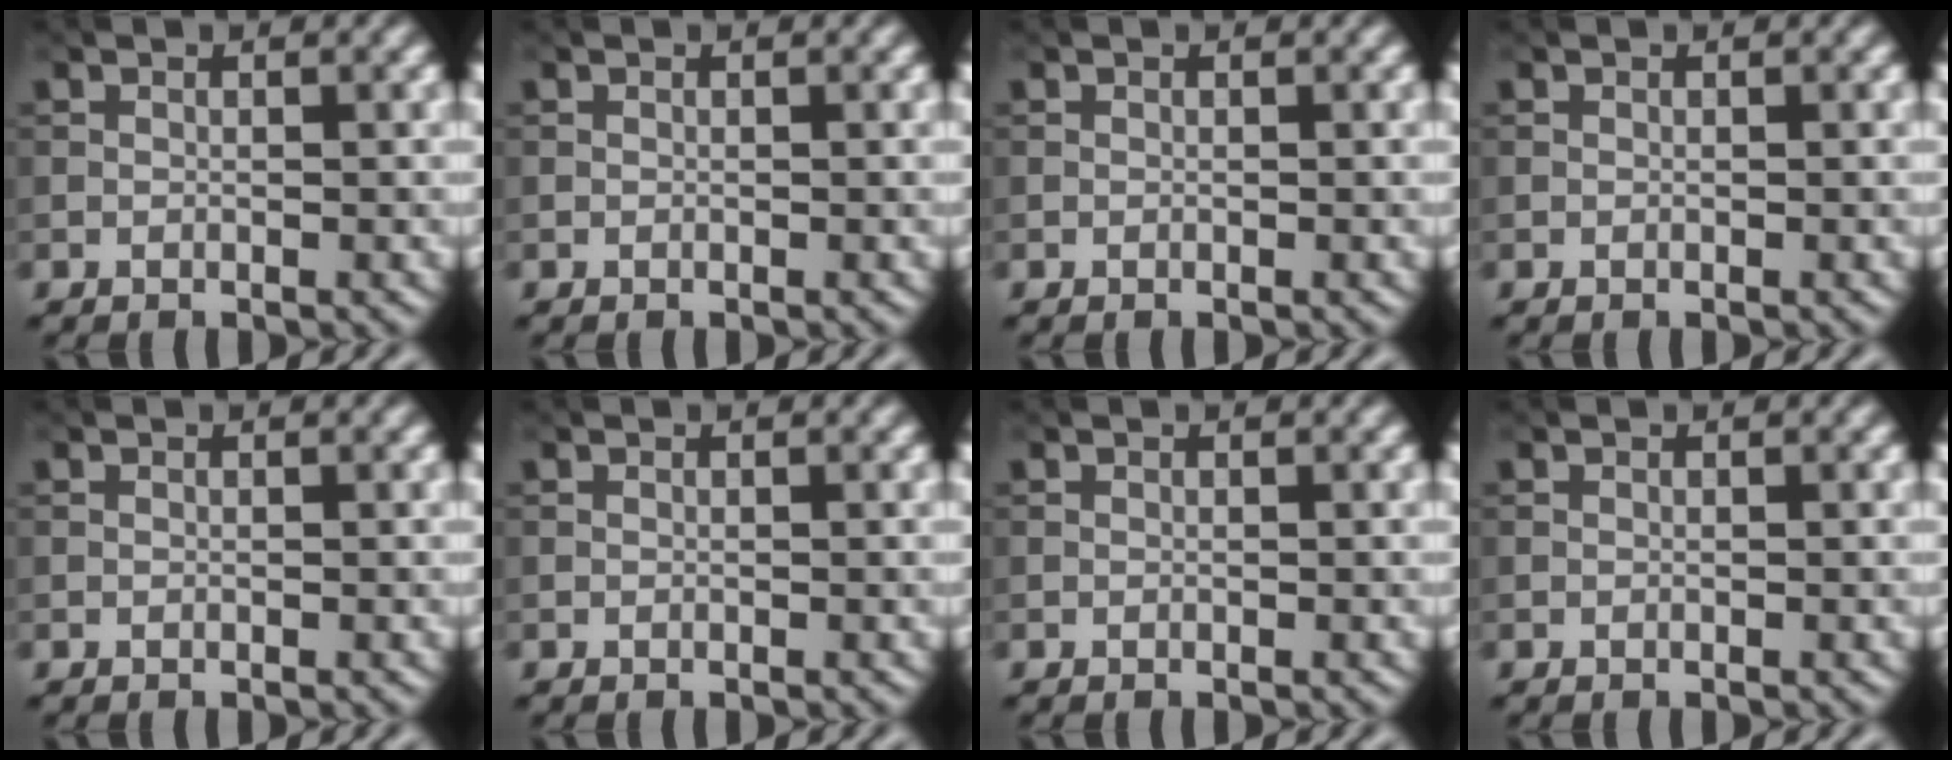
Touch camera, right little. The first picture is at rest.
{"total": 0.0}
{"total": 0.0}
{"total": 0.0}
{"total": 0.0}
{"total": 0.0}
{"total": 0.0}
{"total": 0.0}